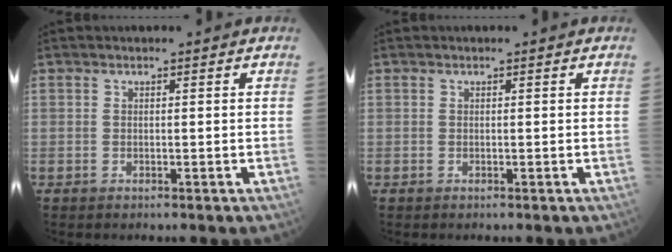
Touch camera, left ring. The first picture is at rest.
{"total": 0.0}